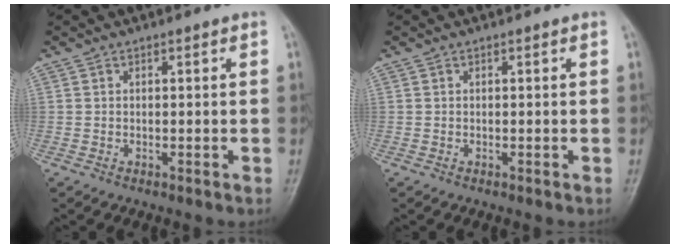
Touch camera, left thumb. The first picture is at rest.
{"total": 0.0}